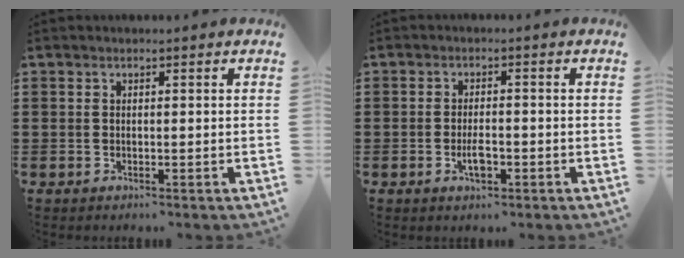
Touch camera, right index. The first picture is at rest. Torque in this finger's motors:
{"motor_torque": [2.12, 0.02, 0.30, 0.06]}